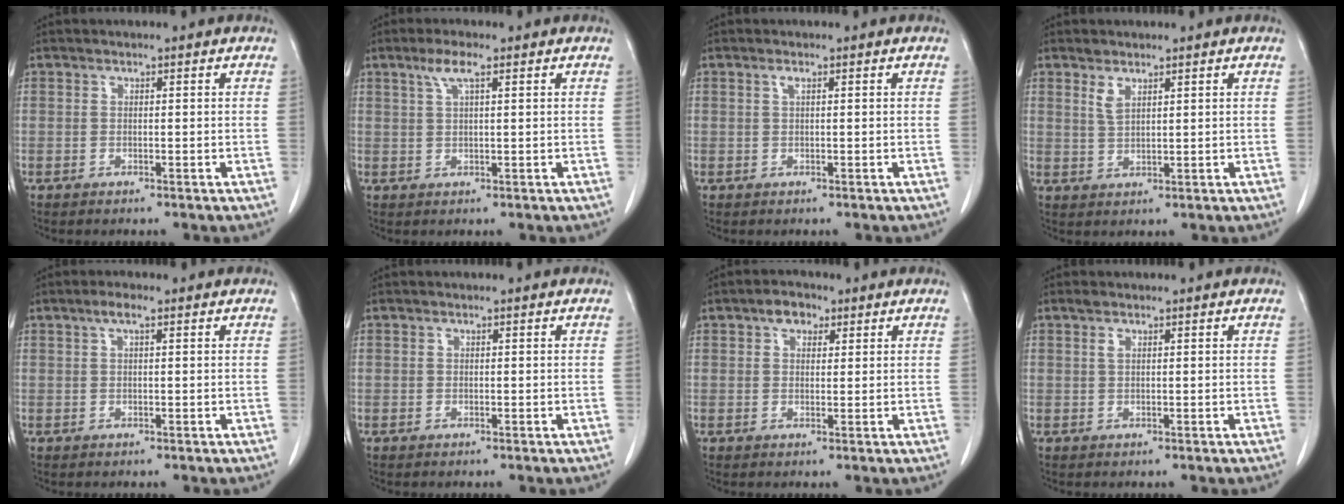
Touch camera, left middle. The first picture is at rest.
{"total": 3.2, "force": [1.8, 0.4, 2.7], "torque": [-0.059, 0.008, 0.036]}
{"total": 0.7, "force": [0.3, 0.1, 0.6], "torque": [-0.014, 0.002, 0.004]}
{"total": 2.4, "force": [1.6, 0.9, 1.5], "torque": [-0.035, -0.001, 0.038]}
{"total": 2.0, "force": [1.0, 0.4, 1.6], "torque": [-0.036, 0.009, 0.018]}
{"total": 0.0}
{"total": 3.1, "force": [1.7, 1.9, 1.7], "torque": [-0.031, 0.013, 0.027]}
{"total": 1.1, "force": [0.6, 0.4, 0.7], "torque": [-0.018, 0.006, 0.013]}